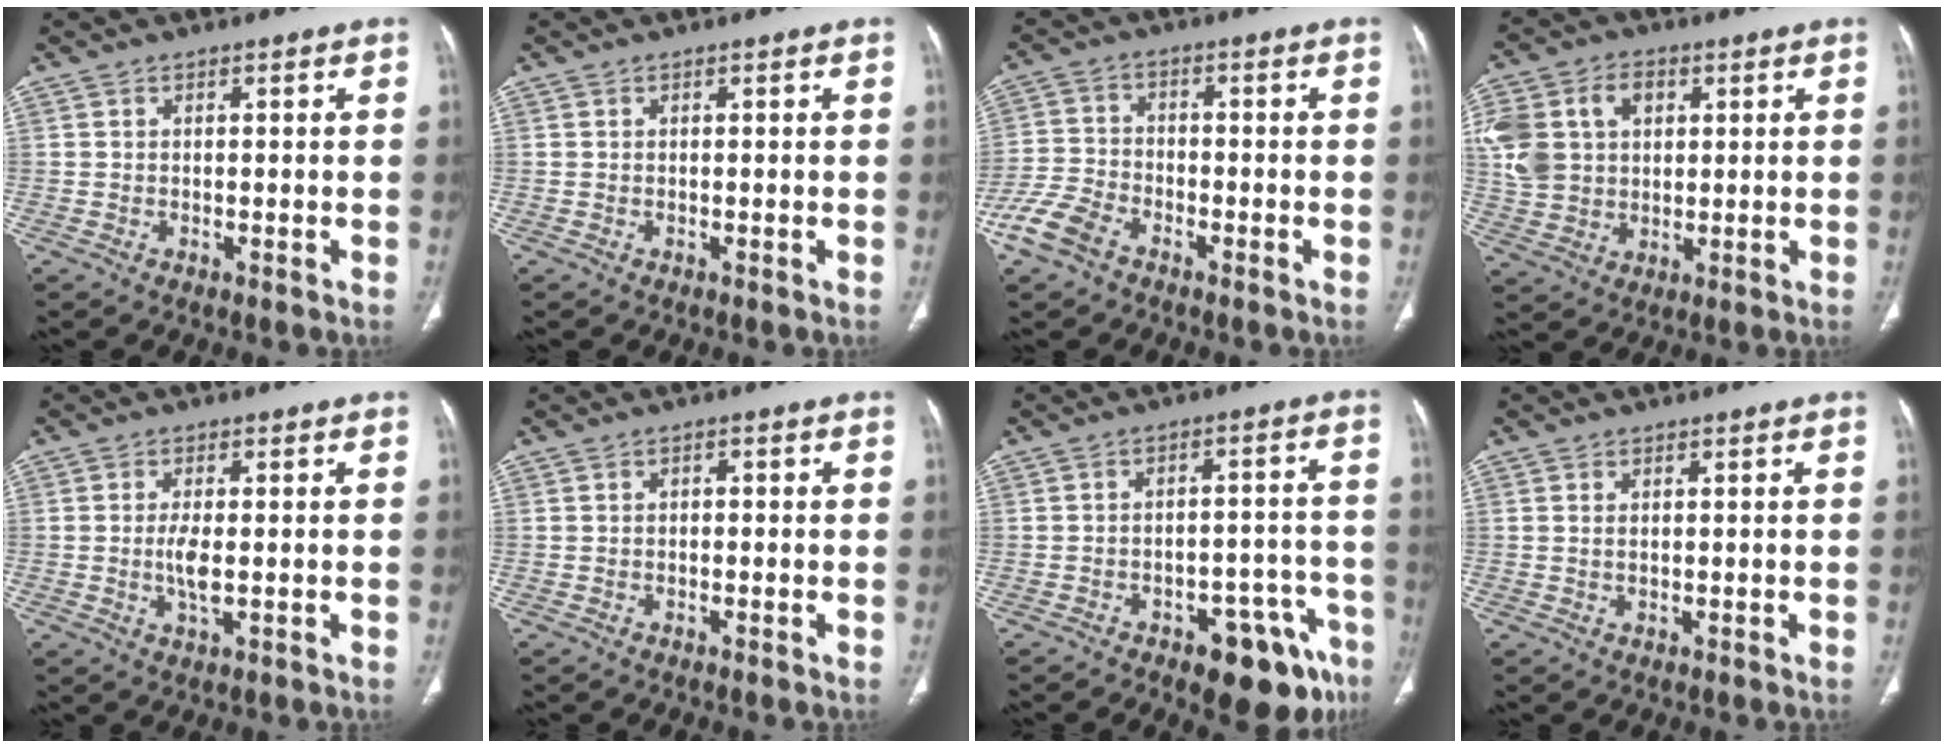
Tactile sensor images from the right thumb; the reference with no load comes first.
{"total": 0.0}
{"total": 7.7, "force": [-4.9, 4.3, 4.1], "torque": [-0.094, 0.014, -0.100]}
{"total": 15.9, "force": [3.8, 12.2, 9.4], "torque": [-0.201, 0.017, 0.076]}
{"total": 3.8, "force": [-0.3, 1.3, 3.5], "torque": [-0.078, -0.007, -0.007]}
{"total": 0.9, "force": [-0.1, 0.7, 0.6], "torque": [-0.003, 0.004, -0.007]}
{"total": 13.3, "force": [-8.1, 5.6, 8.9], "torque": [-0.077, 0.055, -0.103]}
{"total": 0.7, "force": [0.2, 0.4, 0.6], "torque": [-0.015, 0.001, 0.007]}